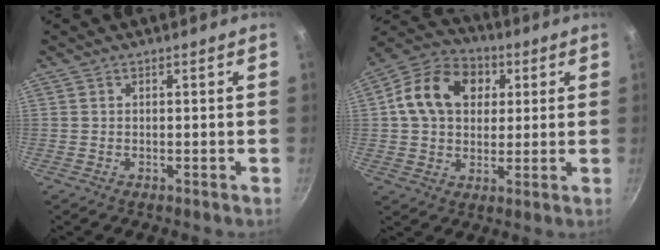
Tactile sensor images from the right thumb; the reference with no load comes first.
{"total": 15.3, "force": [3.7, 11.7, 9.2], "torque": [-0.137, 0.017, 0.046]}